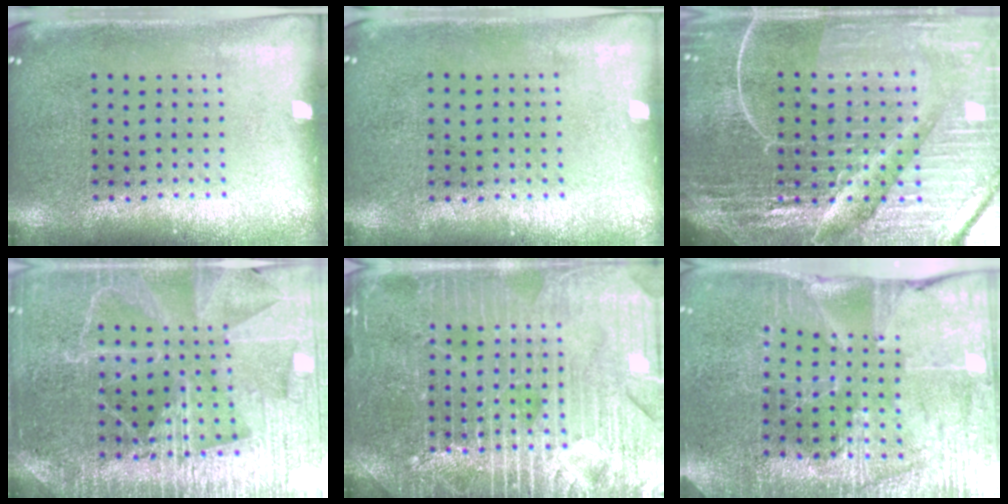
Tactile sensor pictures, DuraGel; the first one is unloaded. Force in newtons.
{"total": 0.0}
{"total": 6.9, "press": 6.0, "slide": 3.3}
{"total": 4.6, "press": 4.3, "slide": 1.8}
{"total": 7.1, "press": 7.1, "slide": 0.9}
{"total": 3.2, "press": 3.2, "slide": 0.2}